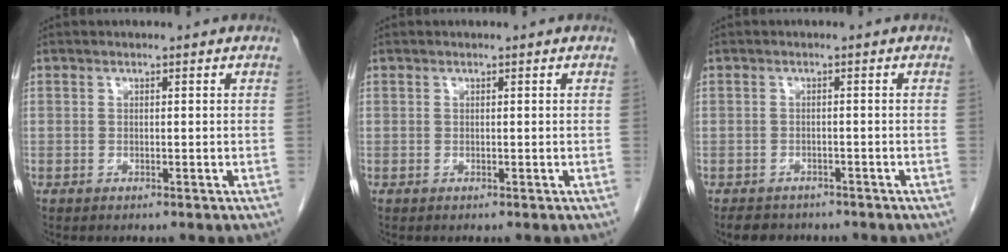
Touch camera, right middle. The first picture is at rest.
{"total": 0.0}
{"total": 4.9, "force": [-4.2, 2.3, 1.2], "torque": [-0.021, 0.000, -0.055]}